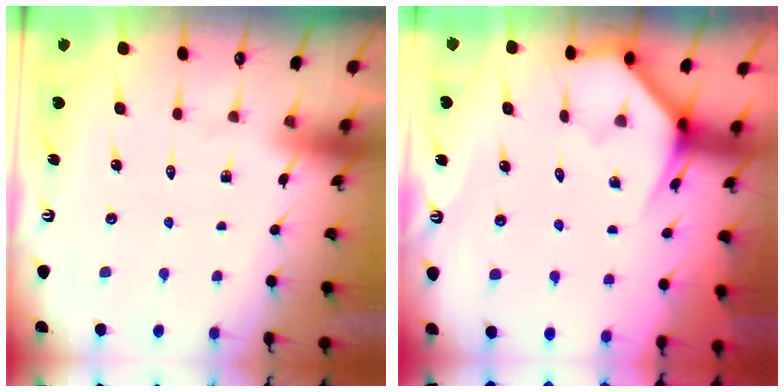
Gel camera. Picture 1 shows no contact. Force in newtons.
{"total": 4.0, "press": 3.9, "slide": 0.2}